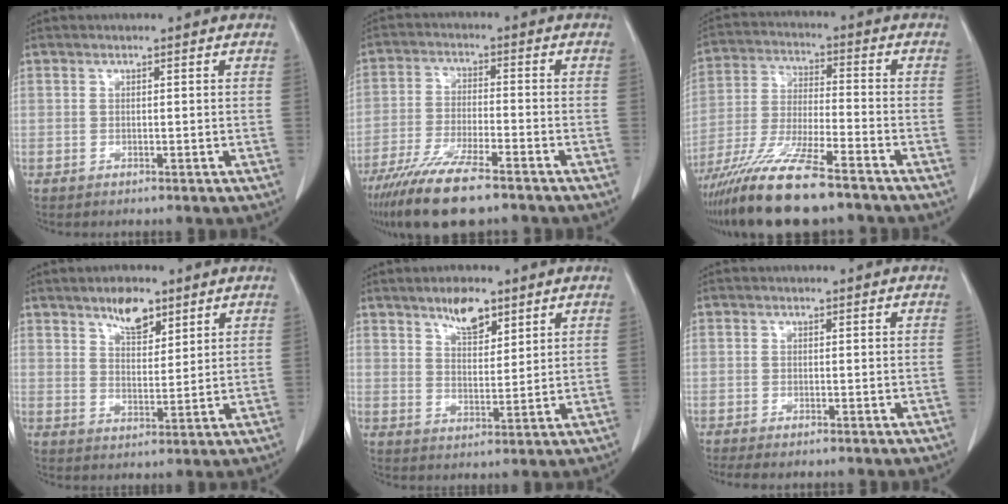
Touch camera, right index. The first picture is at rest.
{"total": 12.2, "force": [-9.1, 2.0, 7.9], "torque": [-0.145, -0.030, -0.158]}
{"total": 16.0, "force": [-12.2, 1.5, 10.1], "torque": [-0.211, -0.041, -0.221]}
{"total": 5.5, "force": [3.9, 2.2, 3.3], "torque": [-0.056, 0.000, 0.070]}
{"total": 5.6, "force": [3.9, 2.0, 3.4], "torque": [-0.060, 0.000, 0.071]}
{"total": 3.4, "force": [-2.9, 0.6, 1.7], "torque": [-0.019, -0.008, -0.040]}